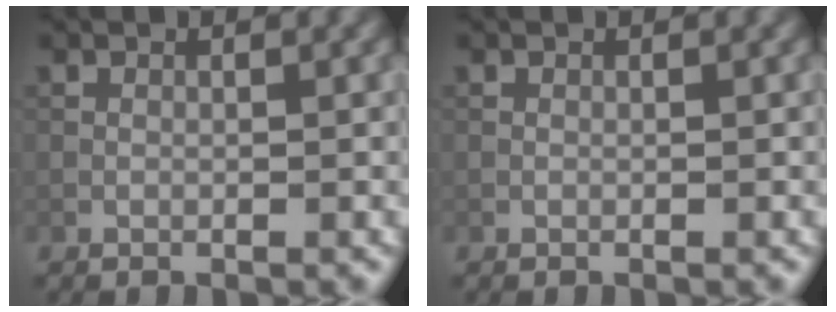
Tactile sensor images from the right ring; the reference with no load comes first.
{"total": 0.0}